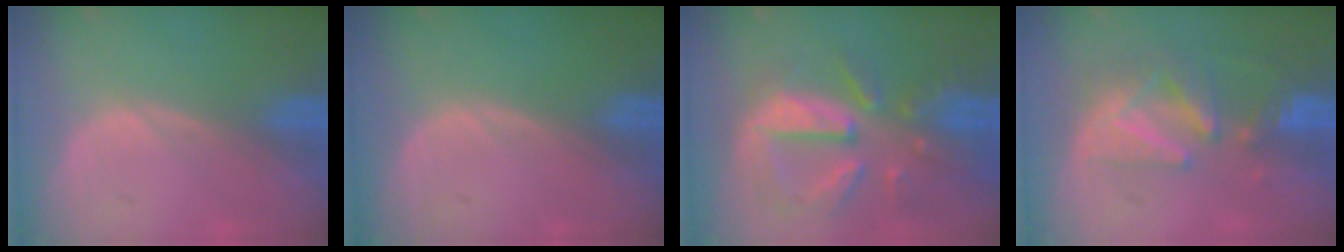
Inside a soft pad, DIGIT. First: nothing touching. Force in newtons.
{"total": 0.0}
{"total": 10.8, "press": 9.5, "slide": 5.2}
{"total": 8.2, "press": 7.6, "slide": 3.1}